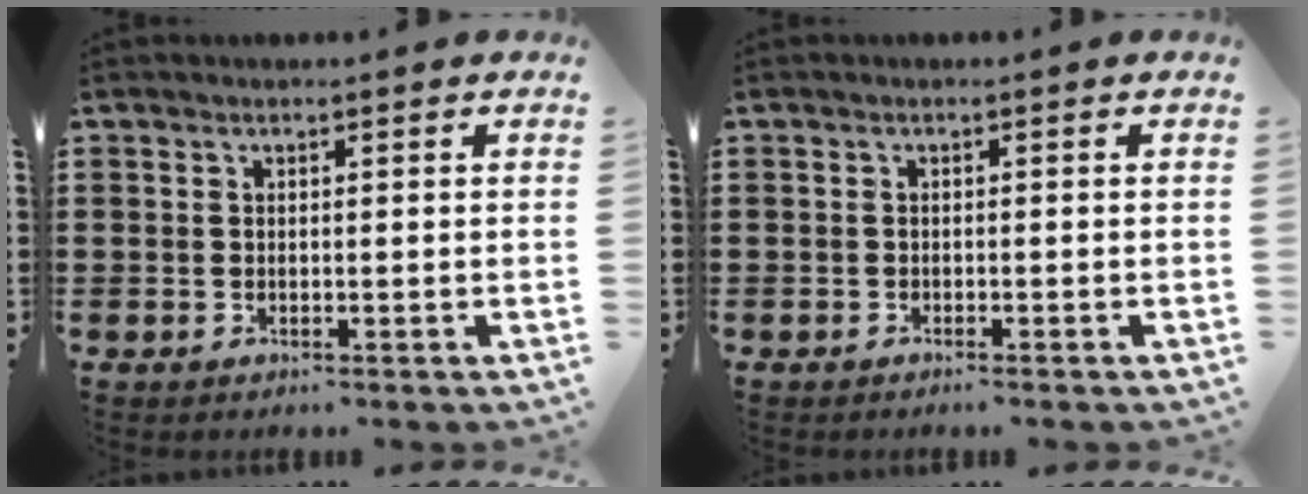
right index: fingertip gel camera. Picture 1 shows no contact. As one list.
[{"total": 0.6, "force": [-0.6, 0.0, 0.1], "torque": [-0.003, -0.001, -0.013]}]